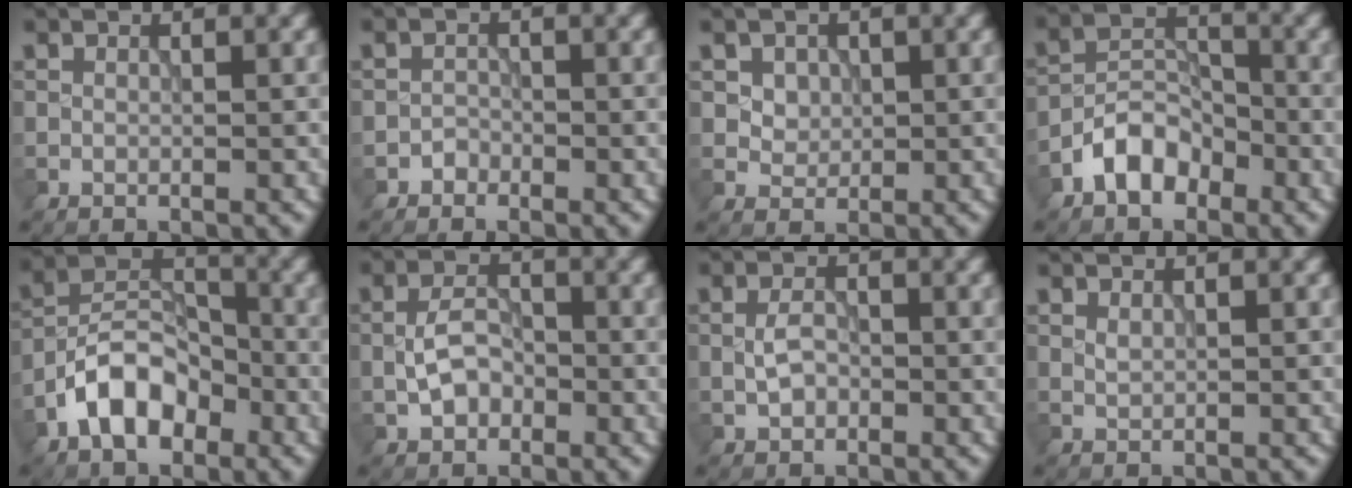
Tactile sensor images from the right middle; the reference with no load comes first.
{"total": 0.9, "force": [-0.7, 0.6, 0.0], "torque": [0.005, 0.003, -0.012]}
{"total": 2.7, "force": [1.1, 2.1, 1.2], "torque": [-0.032, -0.002, 0.035]}
{"total": 4.3, "force": [-2.7, 2.5, 2.2], "torque": [-0.033, 0.009, -0.057]}
{"total": 6.7, "force": [-3.6, 4.0, 4.1], "torque": [-0.066, 0.009, -0.074]}
{"total": 3.4, "force": [-0.9, 2.2, 2.4], "torque": [-0.046, 0.005, -0.017]}
{"total": 2.1, "force": [-0.3, 1.4, 1.6], "torque": [-0.035, 0.002, -0.008]}
{"total": 0.6, "force": [0.3, 0.3, 0.5], "torque": [-0.014, -0.001, 0.009]}